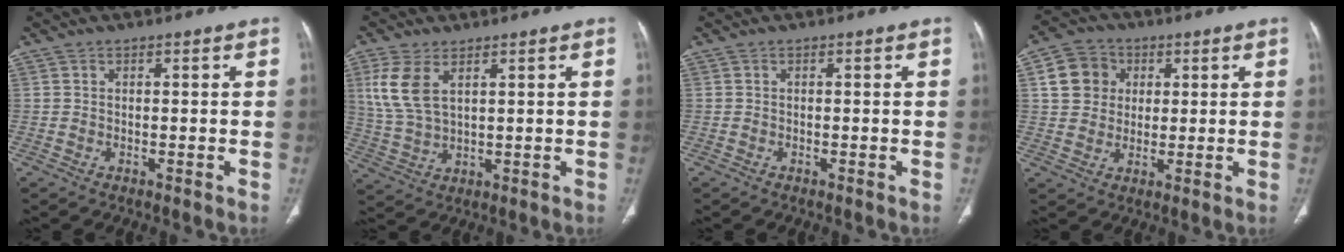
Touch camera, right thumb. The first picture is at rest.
{"total": 8.0, "force": [3.3, 4.0, 6.1], "torque": [-0.139, -0.004, 0.076]}
{"total": 0.0}
{"total": 8.3, "force": [2.1, 7.4, 3.1], "torque": [-0.031, 0.004, 0.032]}